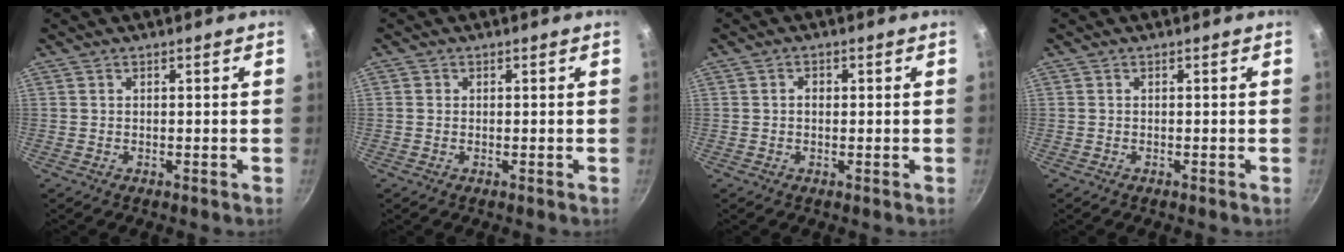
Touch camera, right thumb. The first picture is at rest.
{"total": 0.7, "force": [0.0, 0.7, 0.1], "torque": [0.000, 0.003, -0.003]}
{"total": 1.7, "force": [0.2, 1.3, 1.1], "torque": [-0.015, 0.004, 0.001]}
{"total": 0.0}